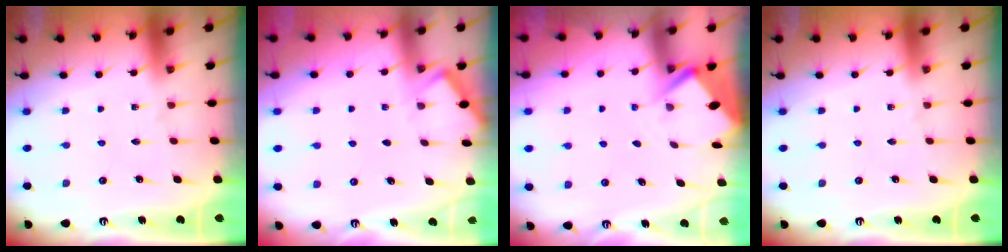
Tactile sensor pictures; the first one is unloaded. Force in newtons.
{"total": 2.7, "press": 2.7, "slide": 0.2}
{"total": 3.0, "press": 3.0, "slide": 0.4}
{"total": 0.0}